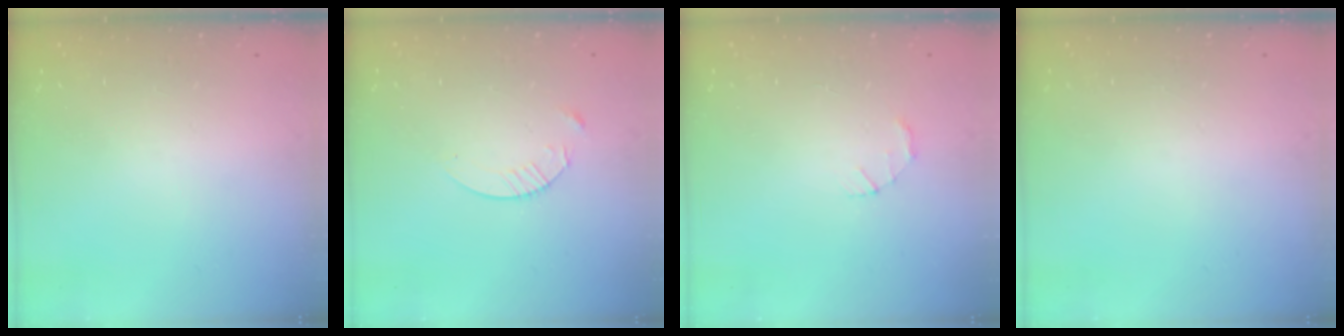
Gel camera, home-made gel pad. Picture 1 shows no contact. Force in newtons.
{"total": 4.8, "press": 4.8, "slide": 0.6}
{"total": 1.4, "press": 1.3, "slide": 0.3}
{"total": 0.0}